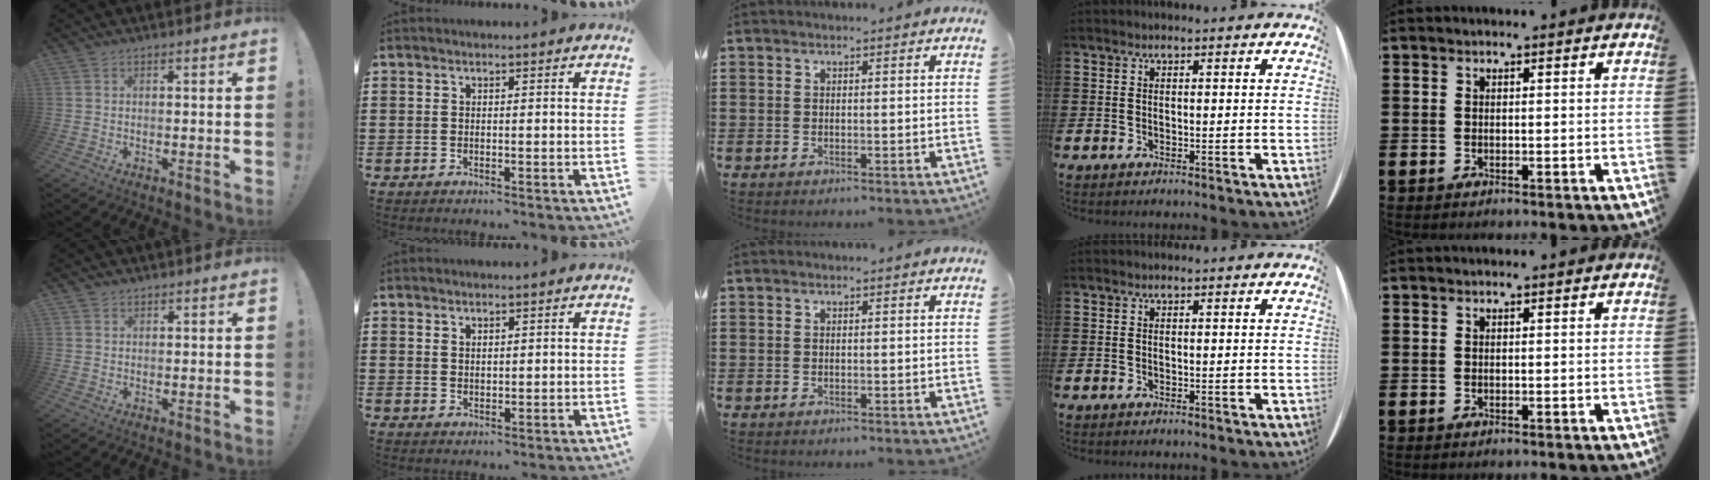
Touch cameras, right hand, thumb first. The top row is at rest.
{"thumb": {"total": 1.0, "force": [0.8, 0.6, 0.2], "torque": [-0.002, -0.002, 0.016]}, "index": {"total": 1.3, "force": [1.2, 0.5, 0.2], "torque": [-0.006, 0.001, 0.023]}}